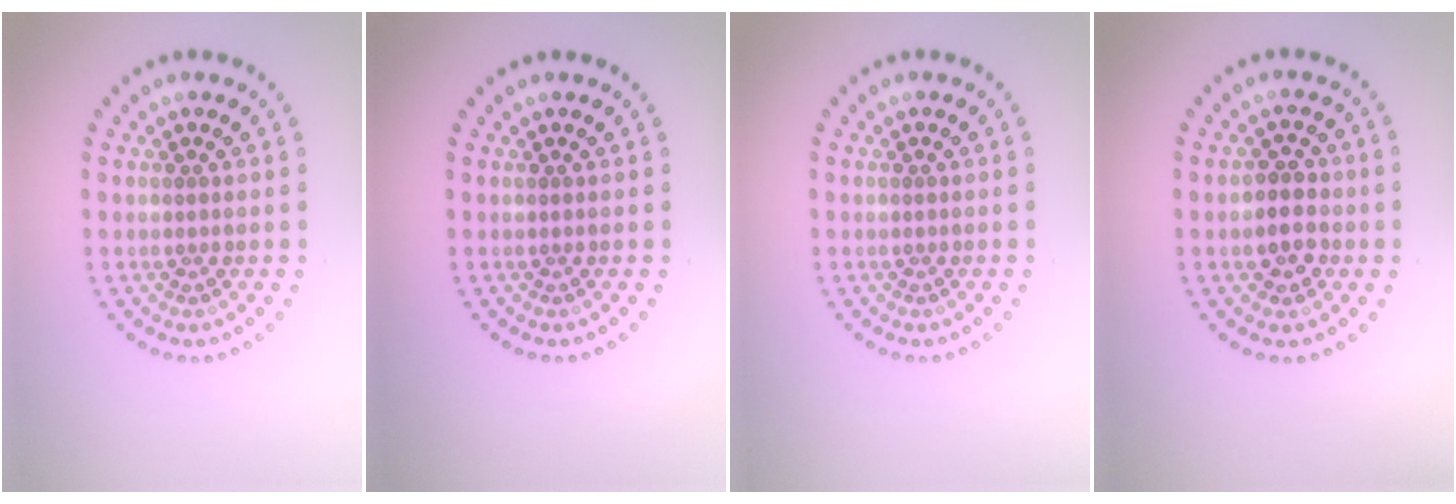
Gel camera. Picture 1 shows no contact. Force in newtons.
{"total": 0.0}
{"total": 0.0}
{"total": 2.8, "press": 2.7, "slide": 0.8}